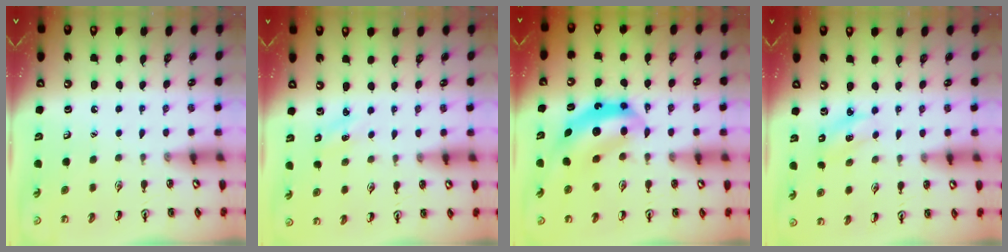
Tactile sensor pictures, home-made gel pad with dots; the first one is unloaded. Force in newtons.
{"total": 1.3, "press": 1.2, "slide": 0.4}
{"total": 9.4, "press": 9.0, "slide": 3.0}
{"total": 2.1, "press": 2.0, "slide": 0.7}